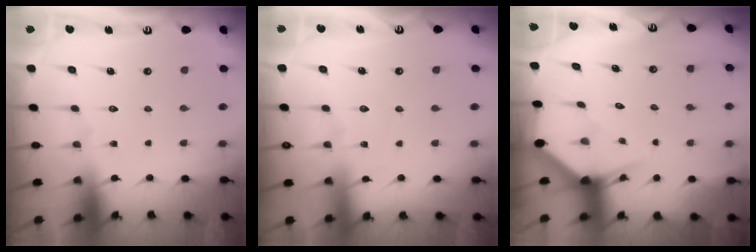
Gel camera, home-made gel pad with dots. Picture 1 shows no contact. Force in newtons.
{"total": 3.4, "press": 3.3, "slide": 0.4}
{"total": 2.8, "press": 2.8, "slide": 0.2}